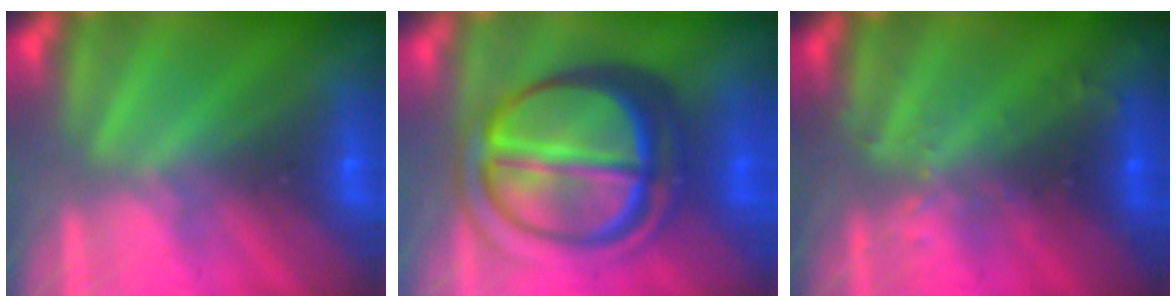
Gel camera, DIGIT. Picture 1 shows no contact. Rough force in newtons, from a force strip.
{"total": 7.2}
{"total": 2.9}